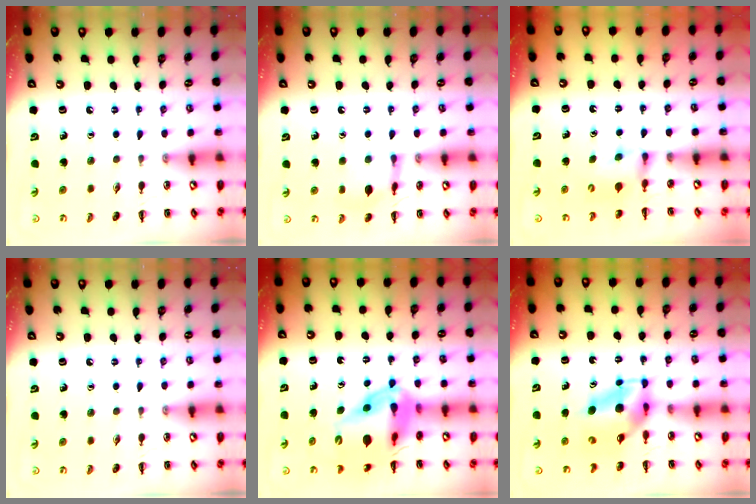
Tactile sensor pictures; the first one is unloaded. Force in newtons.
{"total": 8.4, "press": 8.4, "slide": 0.3}
{"total": 4.4, "press": 4.2, "slide": 1.2}
{"total": 0.0}
{"total": 15.7, "press": 15.1, "slide": 4.4}
{"total": 5.4, "press": 5.1, "slide": 1.5}